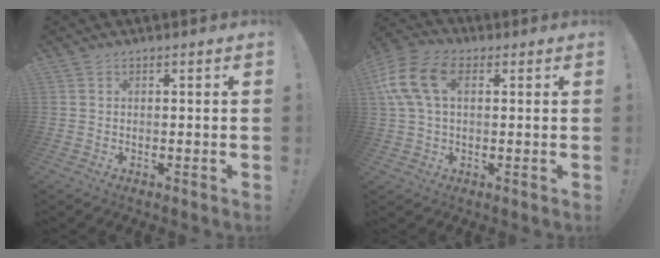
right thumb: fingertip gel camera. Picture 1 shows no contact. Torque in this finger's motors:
{"motor_torque": [-0.18, 0.95, 1.45, 0.17, 0.57]}